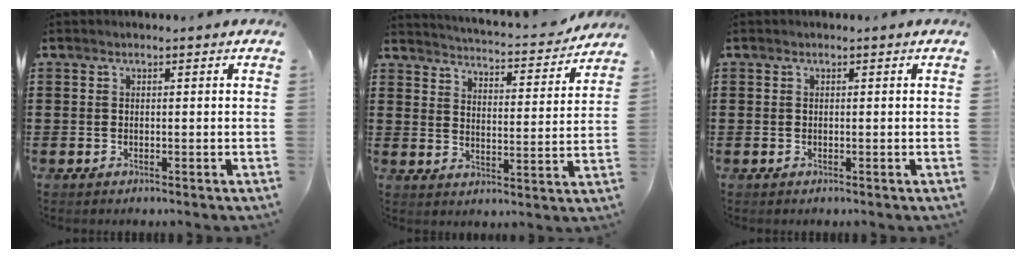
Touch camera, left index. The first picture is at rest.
{"total": 3.8, "force": [3.8, -0.4, 0.6], "torque": [-0.035, -0.034, 0.058]}
{"total": 0.0}